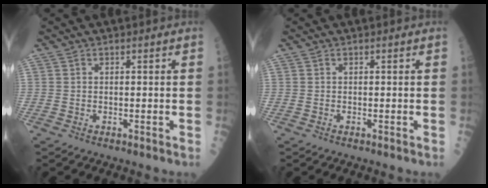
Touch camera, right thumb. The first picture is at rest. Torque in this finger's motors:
{"motor_torque": [0.22, 0.04, 0.28, 0.31, 0.00]}